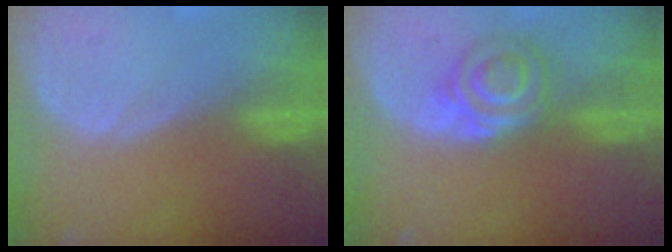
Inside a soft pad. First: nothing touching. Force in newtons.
{"total": 5.6, "press": 5.3, "slide": 1.9}